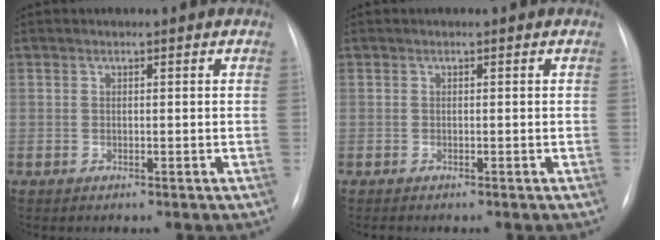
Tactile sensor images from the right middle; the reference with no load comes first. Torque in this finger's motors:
{"motor_torque": [-0.01, 0.00, 0.01, 0.01]}